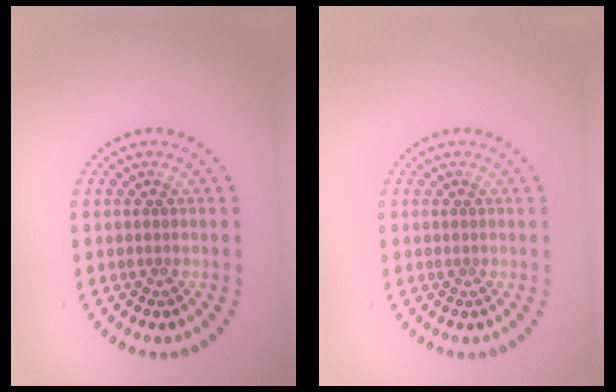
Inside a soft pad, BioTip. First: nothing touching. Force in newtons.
{"total": 0.0}